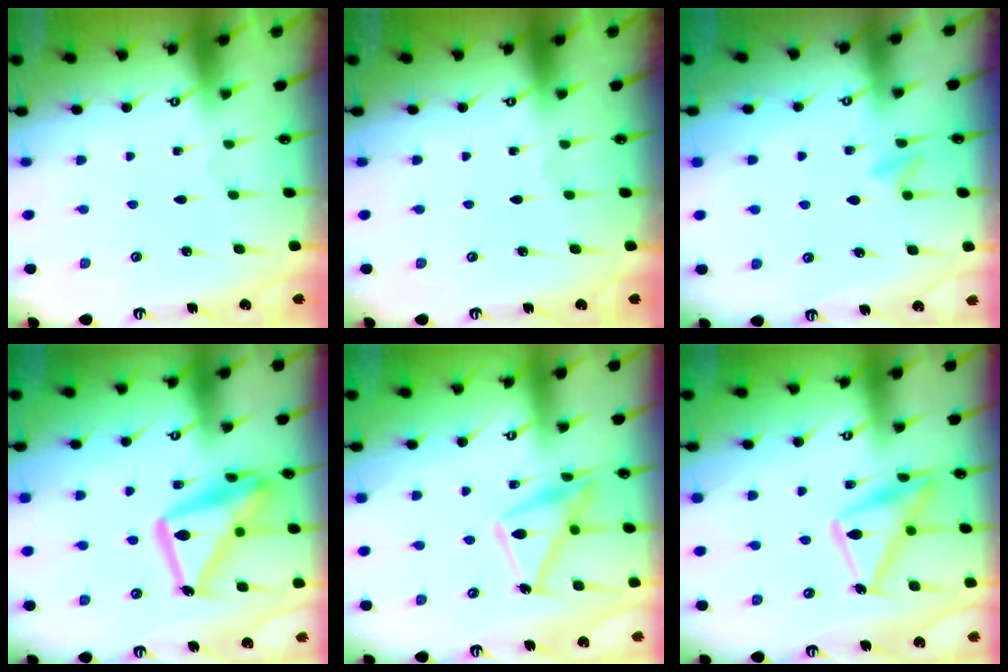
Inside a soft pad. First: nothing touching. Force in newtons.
{"total": 0.0}
{"total": 5.5, "press": 5.5, "slide": 1.0}
{"total": 19.6, "press": 19.5, "slide": 1.5}
{"total": 14.8, "press": 14.7, "slide": 1.1}
{"total": 17.1, "press": 17.1, "slide": 1.2}